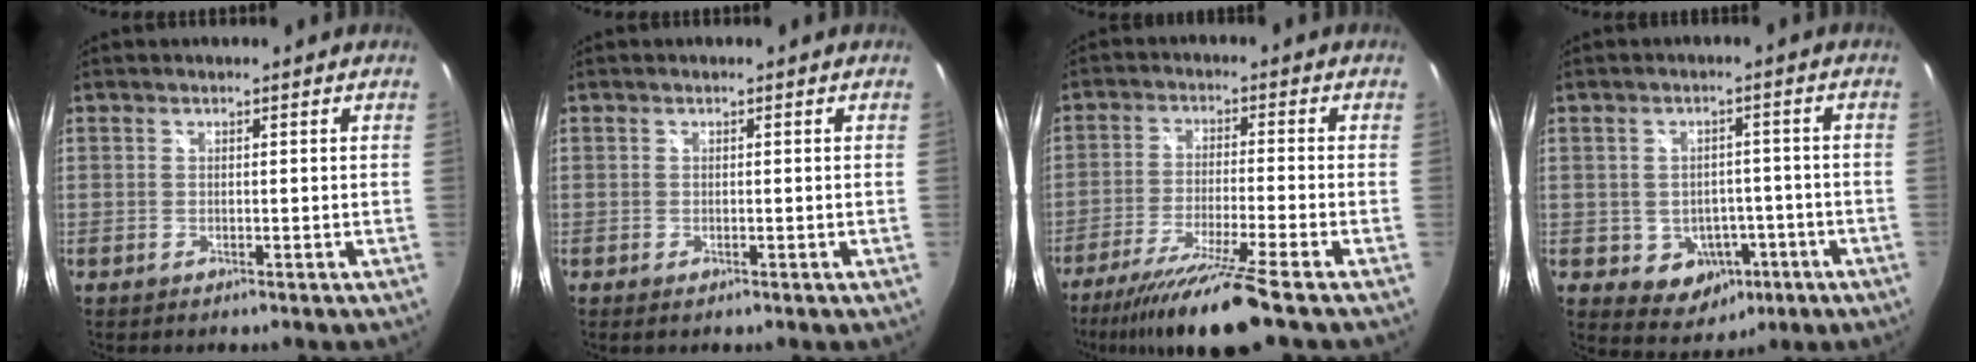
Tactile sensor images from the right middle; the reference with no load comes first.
{"total": 0.5, "force": [-0.2, 0.1, 0.5], "torque": [-0.006, -0.001, -0.005]}
{"total": 13.3, "force": [-10.7, -1.4, 7.8], "torque": [-0.166, -0.032, -0.185]}
{"total": 8.3, "force": [-2.9, 7.0, 3.5], "torque": [-0.079, 0.008, -0.015]}